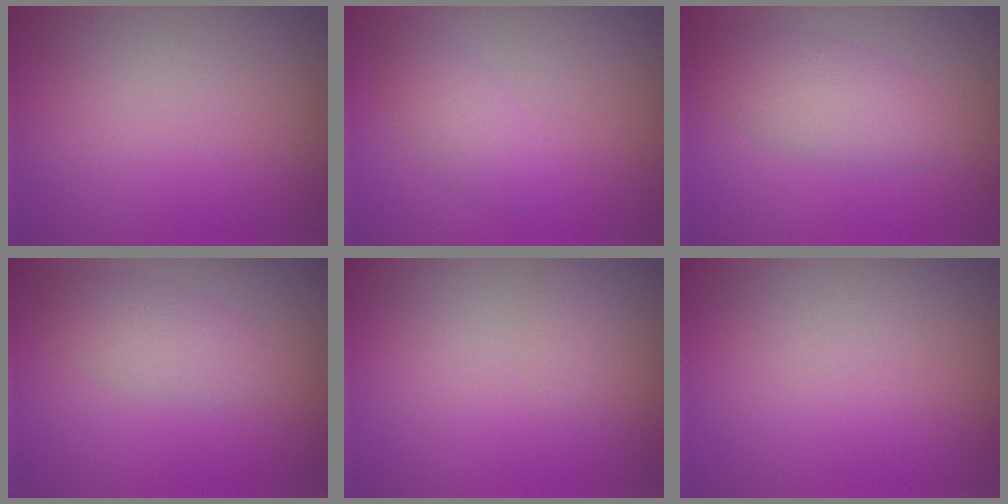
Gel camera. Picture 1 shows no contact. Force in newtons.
{"total": 1.8, "press": 1.8, "slide": 0.1}
{"total": 3.2, "press": 3.2, "slide": 0.2}
{"total": 2.4, "press": 2.4, "slide": 0.0}
{"total": 0.9, "press": 0.9, "slide": 0.0}
{"total": 0.0}